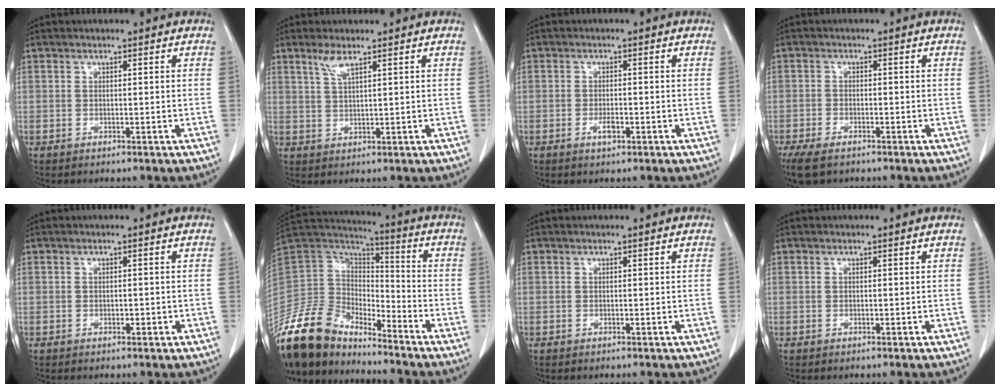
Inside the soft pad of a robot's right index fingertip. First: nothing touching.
{"total": 3.3, "force": [2.1, 0.6, 2.5], "torque": [-0.055, 0.004, 0.046]}
{"total": 2.4, "force": [-1.1, 1.0, 1.9], "torque": [-0.035, 0.002, -0.016]}
{"total": 7.8, "force": [-5.5, 3.6, 4.3], "torque": [-0.086, -0.013, -0.091]}
{"total": 1.2, "force": [-0.3, 0.8, 0.9], "torque": [-0.018, 0.004, -0.002]}
{"total": 19.1, "force": [-16.5, 7.1, 6.3], "torque": [-0.138, 0.035, -0.309]}
{"total": 0.0}
{"total": 0.0}